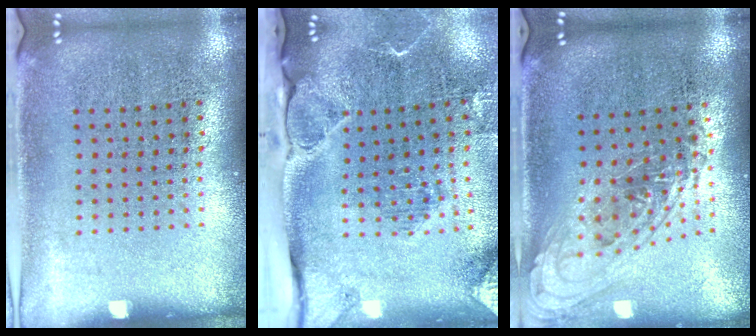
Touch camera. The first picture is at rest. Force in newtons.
{"total": 3.0, "press": 2.3, "slide": 1.9}
{"total": 1.1, "press": 1.0, "slide": 0.4}